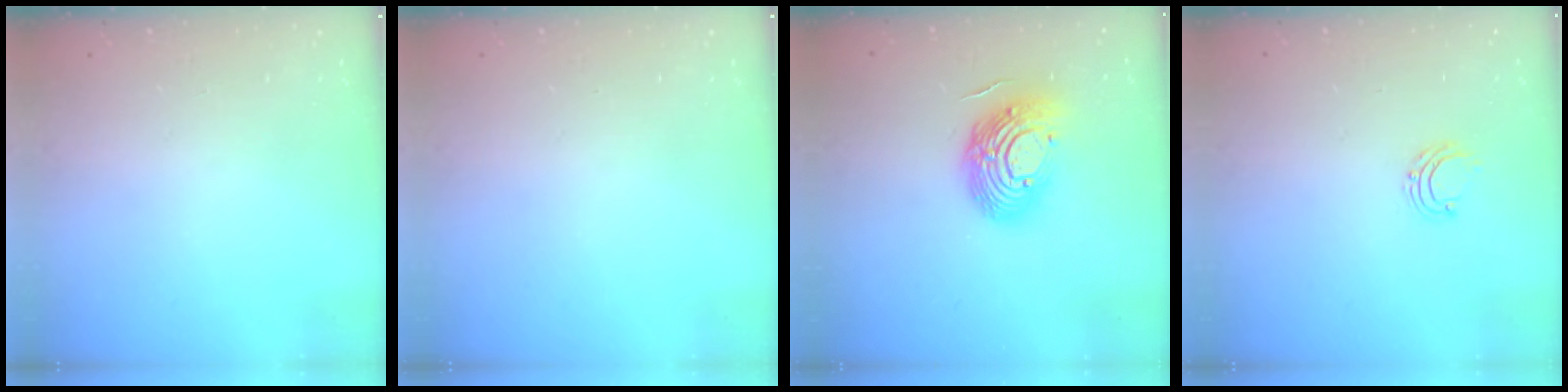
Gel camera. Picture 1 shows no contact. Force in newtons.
{"total": 0.0}
{"total": 14.7, "press": 14.6, "slide": 1.2}
{"total": 6.5, "press": 6.5, "slide": 0.4}